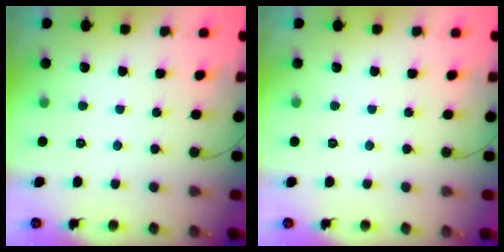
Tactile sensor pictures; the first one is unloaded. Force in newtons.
{"total": 0.0}